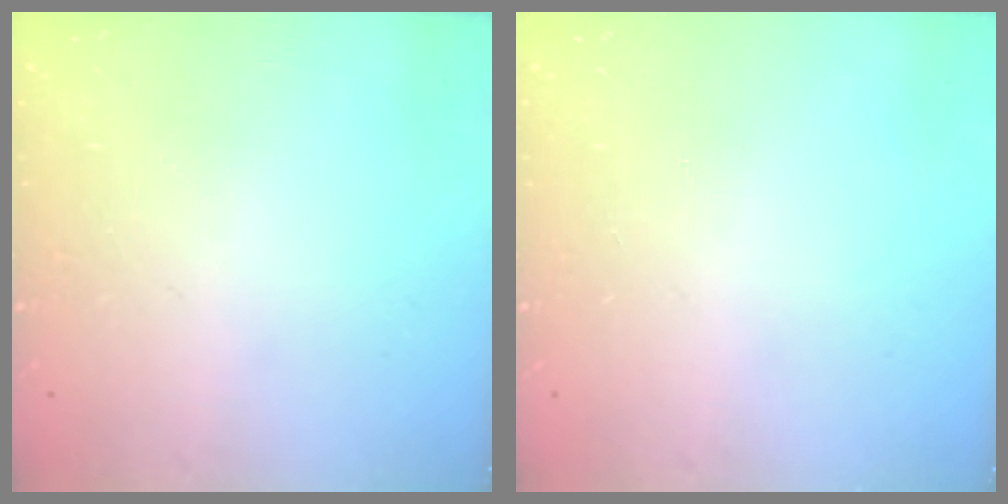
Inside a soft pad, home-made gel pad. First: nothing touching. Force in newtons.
{"total": 0.0}